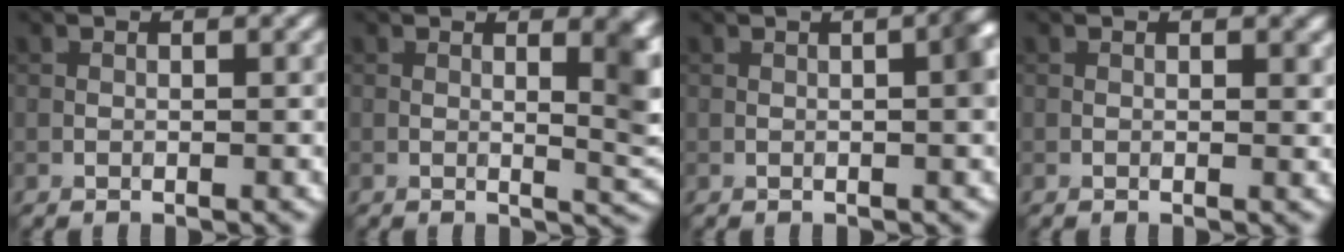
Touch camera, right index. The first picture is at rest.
{"total": 4.7, "force": [0.8, 1.5, 4.4], "torque": [-0.038, 0.000, 0.014]}
{"total": 2.5, "force": [0.0, 0.6, 2.4], "torque": [-0.026, 0.007, 0.003]}
{"total": 0.8, "force": [0.4, 0.5, 0.5], "torque": [-0.004, -0.002, 0.004]}